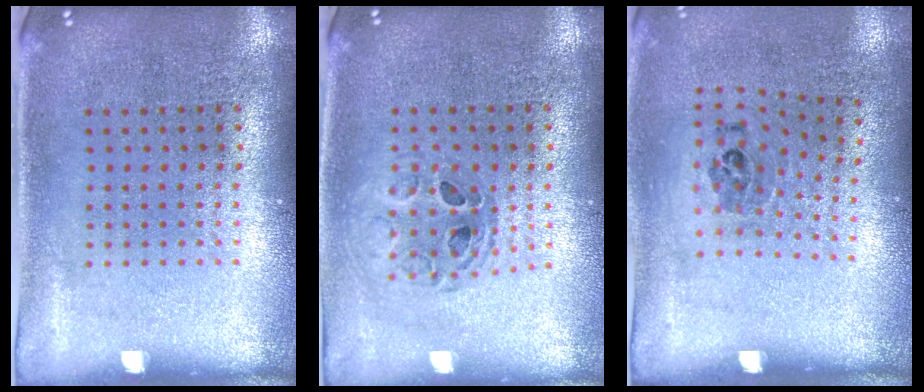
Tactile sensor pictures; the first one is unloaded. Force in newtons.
{"total": 0.8, "press": 0.7, "slide": 0.2}
{"total": 1.1, "press": 0.7, "slide": 0.8}